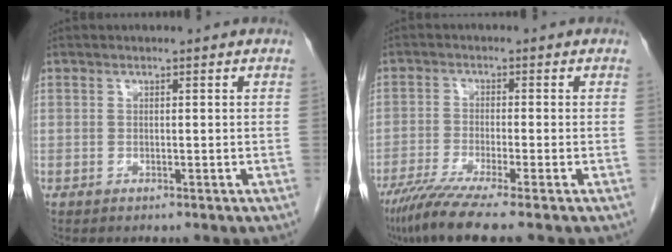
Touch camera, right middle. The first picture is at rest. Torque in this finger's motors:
{"motor_torque": [1.03, -1.11, 0.17, 0.12]}